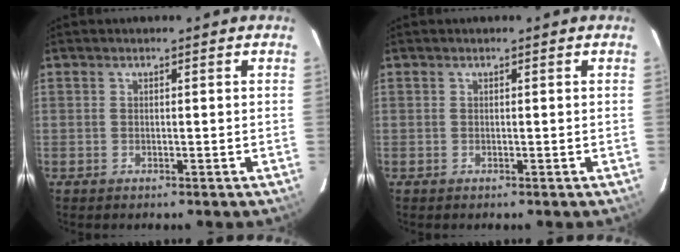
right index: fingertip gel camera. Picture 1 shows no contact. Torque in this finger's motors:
{"motor_torque": [0.07, 0.05, -0.01, 0.00]}